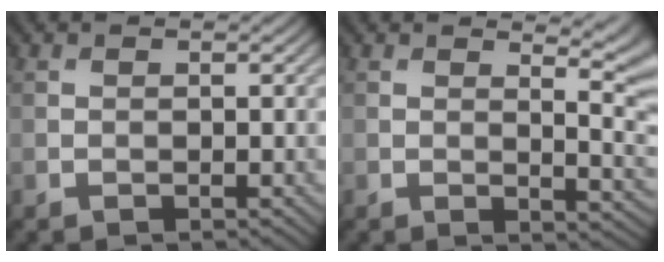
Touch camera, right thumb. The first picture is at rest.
{"total": 6.4, "force": [2.8, 2.2, 5.3], "torque": [-0.052, 0.003, 0.042]}